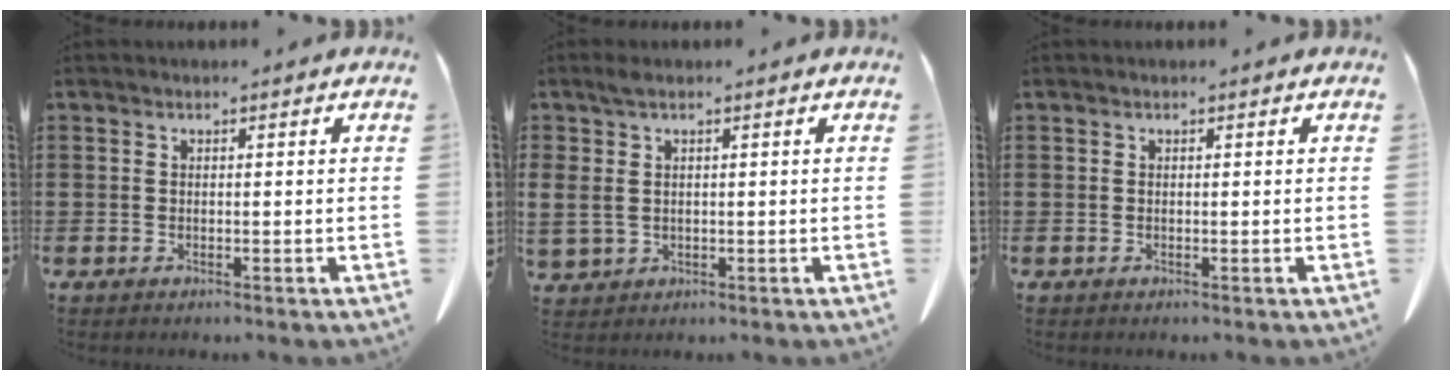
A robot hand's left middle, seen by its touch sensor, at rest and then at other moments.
{"total": 2.5, "force": [0.9, 1.4, 1.8], "torque": [-0.056, 0.001, 0.012]}
{"total": 0.0}